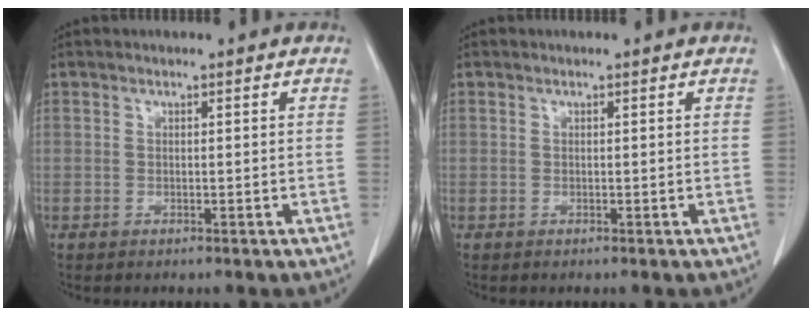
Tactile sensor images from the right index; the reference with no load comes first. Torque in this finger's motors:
{"motor_torque": [0.12, -0.07, -0.01, 0.01]}